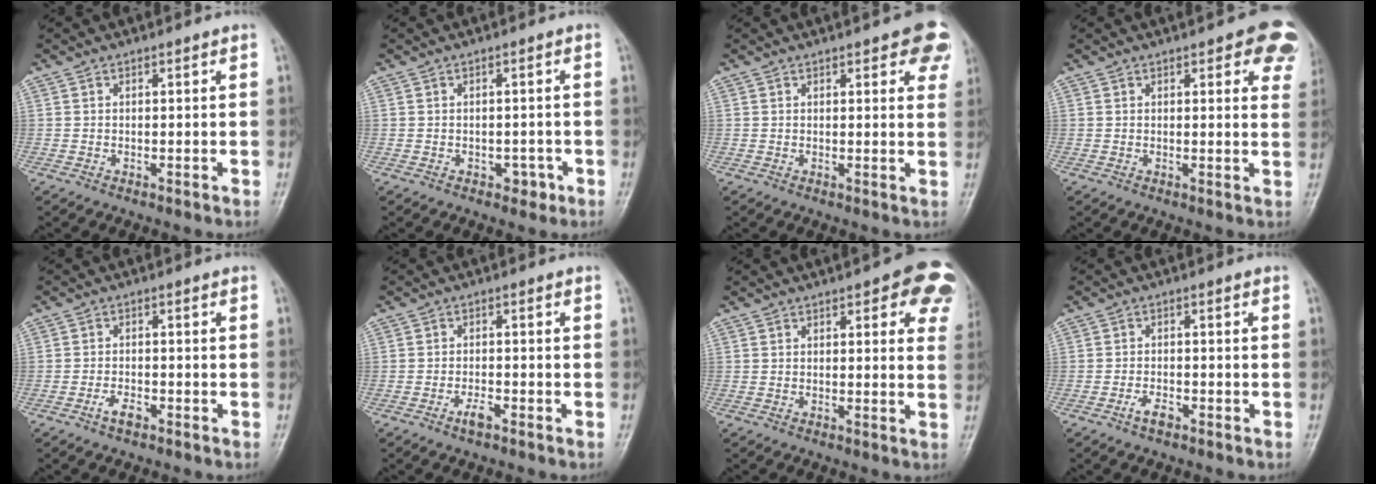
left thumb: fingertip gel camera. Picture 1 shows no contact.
{"total": 2.5, "force": [-1.2, 1.8, 1.3], "torque": [-0.003, 0.010, -0.013]}
{"total": 7.7, "force": [4.2, 2.8, 5.8], "torque": [-0.039, -0.009, 0.043]}
{"total": 9.2, "force": [5.0, 3.5, 6.8], "torque": [-0.040, -0.013, 0.046]}
{"total": 2.5, "force": [-1.6, 1.1, 1.6], "torque": [-0.033, 0.009, -0.031]}
{"total": 2.5, "force": [-1.6, 0.8, 1.7], "torque": [-0.034, 0.009, -0.032]}
{"total": 11.1, "force": [5.4, 4.5, 8.6], "torque": [-0.053, -0.014, 0.048]}
{"total": 2.5, "force": [-1.6, 1.0, 1.6], "torque": [-0.032, 0.009, -0.031]}